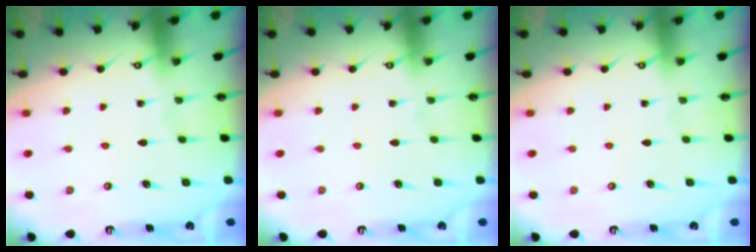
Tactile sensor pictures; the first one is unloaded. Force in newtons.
{"total": 0.0}
{"total": 0.0}